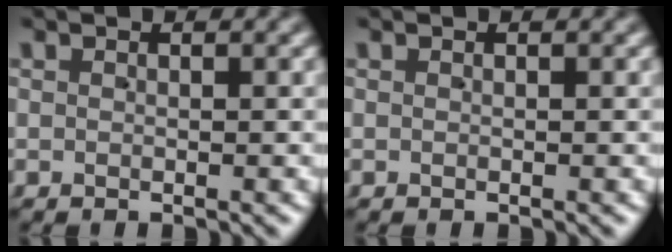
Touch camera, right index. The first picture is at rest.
{"total": 0.0}